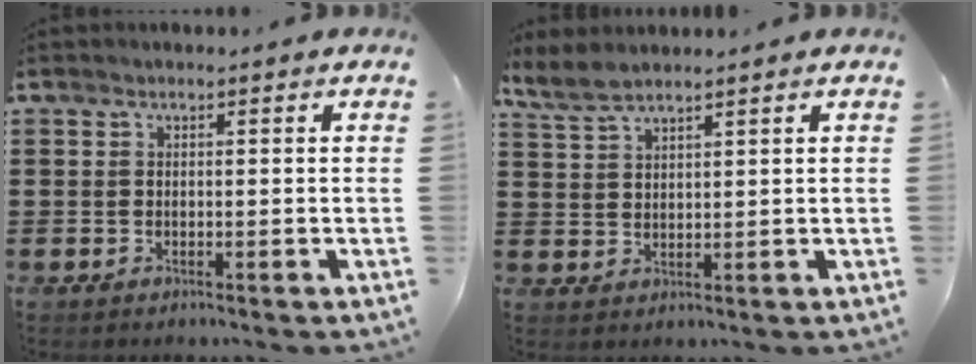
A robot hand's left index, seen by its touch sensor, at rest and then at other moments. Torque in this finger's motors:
{"motor_torque": [0.17, -0.18, 0.03, 0.03]}